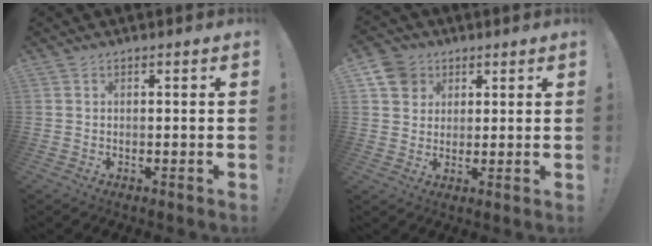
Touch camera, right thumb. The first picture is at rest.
{"total": 8.3, "force": [3.7, 7.1, 2.0], "torque": [-0.023, -0.022, 0.074]}